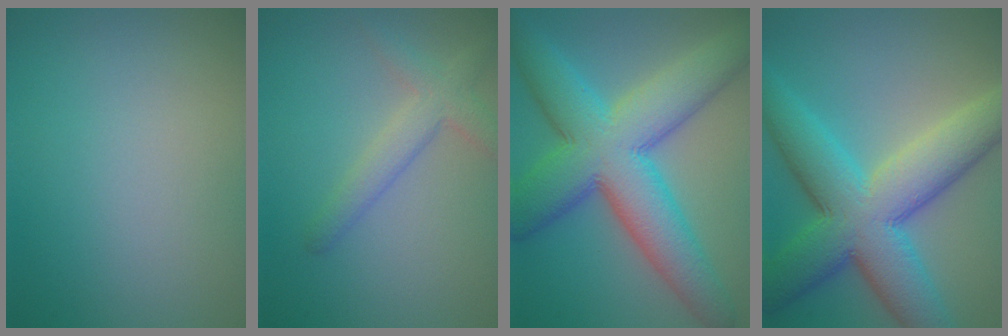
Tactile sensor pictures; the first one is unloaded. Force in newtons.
{"total": 2.9, "press": 2.9, "slide": 0.2}
{"total": 11.5, "press": 11.5, "slide": 0.5}
{"total": 11.0, "press": 11.0, "slide": 0.4}